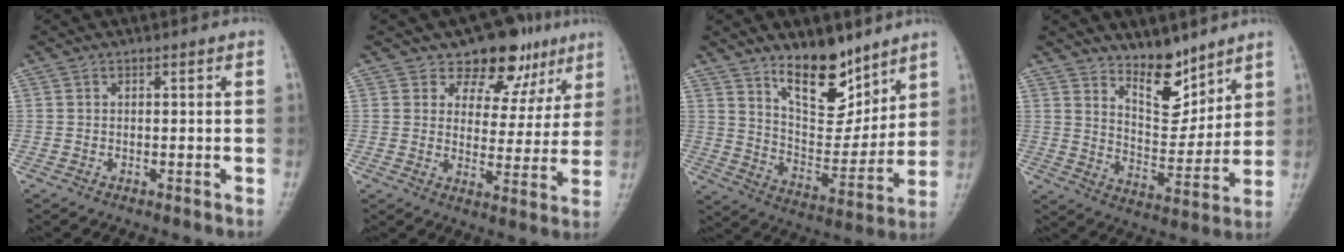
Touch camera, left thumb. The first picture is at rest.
{"total": 11.5, "force": [7.4, 7.4, 4.7], "torque": [-0.009, -0.030, 0.101]}
{"total": 13.9, "force": [9.6, 6.2, 7.8], "torque": [-0.085, -0.081, 0.175]}
{"total": 9.6, "force": [7.4, 4.0, 4.7], "torque": [-0.046, -0.068, 0.136]}